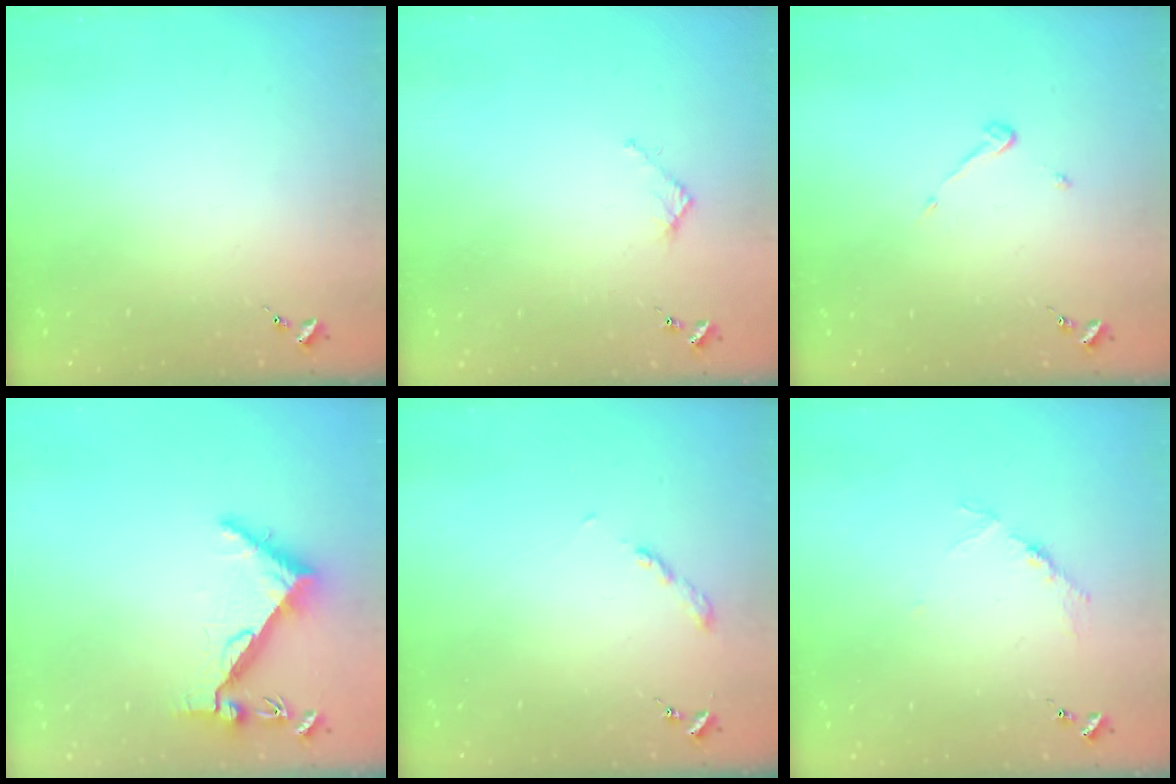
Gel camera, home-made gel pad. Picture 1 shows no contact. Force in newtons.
{"total": 2.7, "press": 2.7, "slide": 0.2}
{"total": 3.6, "press": 3.6, "slide": 0.2}
{"total": 6.3, "press": 6.2, "slide": 0.7}
{"total": 2.7, "press": 2.6, "slide": 0.3}
{"total": 3.9, "press": 3.8, "slide": 0.5}